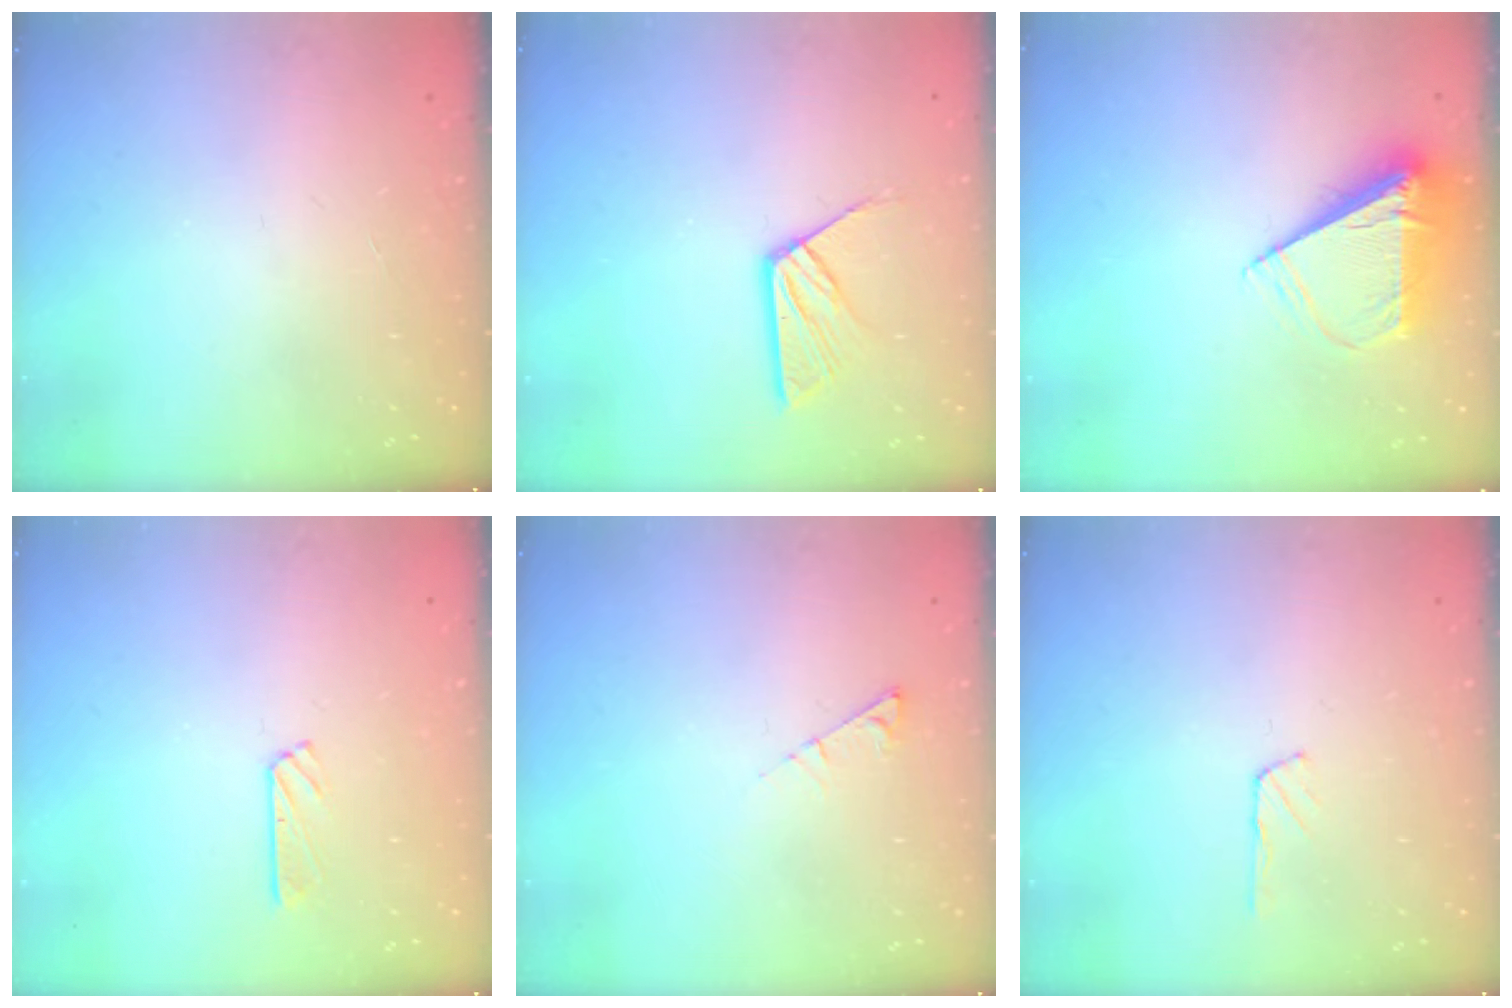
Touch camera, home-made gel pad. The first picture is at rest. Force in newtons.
{"total": 8.6, "press": 8.6, "slide": 0.7}
{"total": 7.8, "press": 7.7, "slide": 1.1}
{"total": 5.7, "press": 5.7, "slide": 0.0}
{"total": 3.1, "press": 3.0, "slide": 0.4}
{"total": 2.3, "press": 2.3, "slide": 0.2}